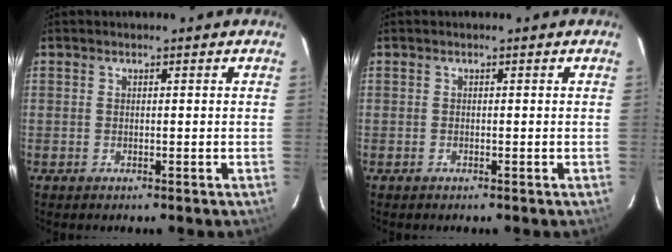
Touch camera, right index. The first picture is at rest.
{"total": 0.0}